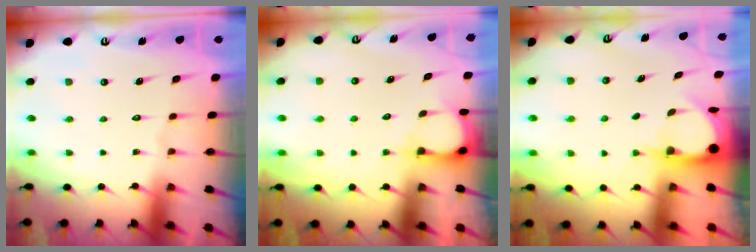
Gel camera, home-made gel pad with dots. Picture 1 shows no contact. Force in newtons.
{"total": 3.6, "press": 3.6, "slide": 0.5}
{"total": 4.0, "press": 4.0, "slide": 0.3}